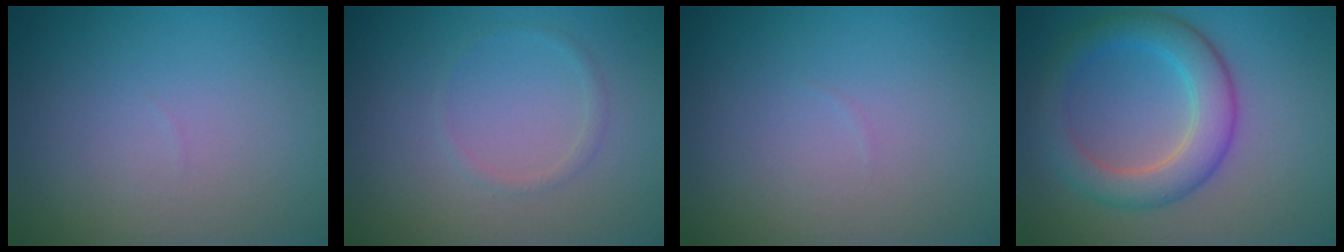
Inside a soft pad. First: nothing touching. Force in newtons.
{"total": 0.8, "press": 0.8, "slide": 0.1}
{"total": 0.0}
{"total": 5.0, "press": 5.0, "slide": 0.1}